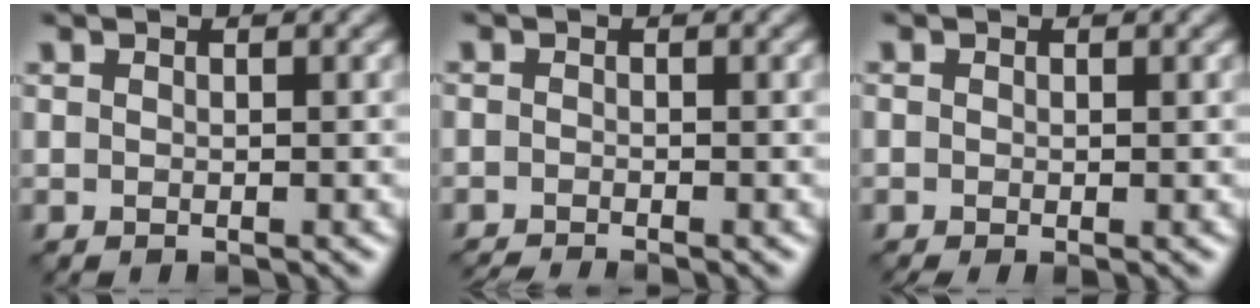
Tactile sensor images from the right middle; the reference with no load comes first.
{"total": 1.9, "force": [-1.7, 0.1, 0.8], "torque": [-0.015, -0.009, -0.037]}
{"total": 0.8, "force": [-0.3, 0.4, 0.7], "torque": [-0.012, -0.007, -0.004]}